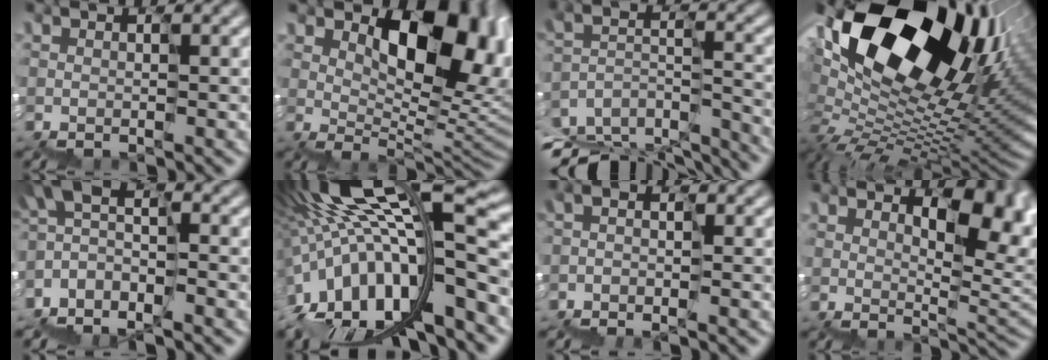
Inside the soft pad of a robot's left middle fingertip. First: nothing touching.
{"total": 9.2, "force": [2.9, 5.4, 6.8], "torque": [-0.090, -0.005, 0.061]}
{"total": 12.4, "force": [-11.9, 2.7, 2.1], "torque": [-0.040, 0.008, -0.165]}
{"total": 17.3, "force": [6.8, 9.9, 12.5], "torque": [-0.223, 0.023, 0.135]}
{"total": 5.1, "force": [-2.8, 2.9, 3.2], "torque": [-0.071, 0.016, -0.063]}
{"total": 15.6, "force": [-2.9, 5.4, 14.3], "torque": [-0.234, 0.009, -0.046]}
{"total": 1.6, "force": [-1.3, 0.1, 0.9], "torque": [-0.032, 0.002, -0.031]}
{"total": 9.4, "force": [2.2, 5.2, 7.6], "torque": [-0.093, -0.001, 0.051]}